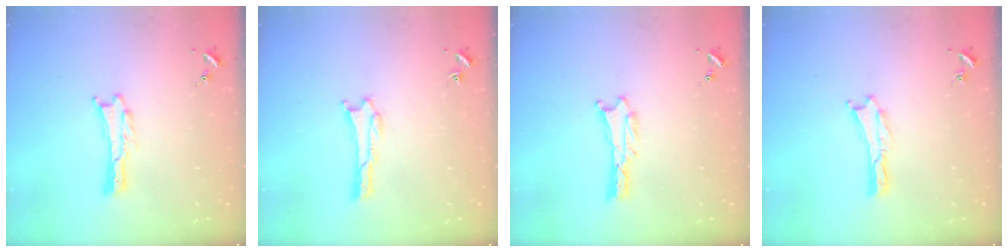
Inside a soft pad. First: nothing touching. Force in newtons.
{"total": 0.5, "press": 0.5, "slide": 0.1}
{"total": 0.8, "press": 0.8, "slide": 0.1}
{"total": 0.0}